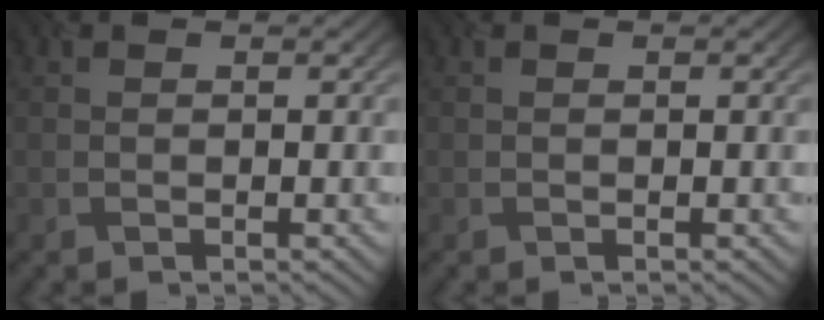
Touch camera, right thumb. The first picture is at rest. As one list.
[{"total": 0.0}]